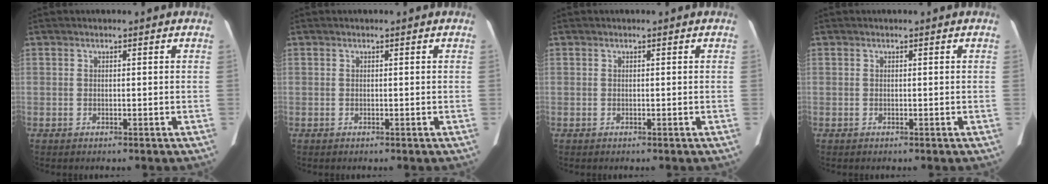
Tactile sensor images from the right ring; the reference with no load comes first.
{"total": 0.0}
{"total": 0.0}
{"total": 0.0}